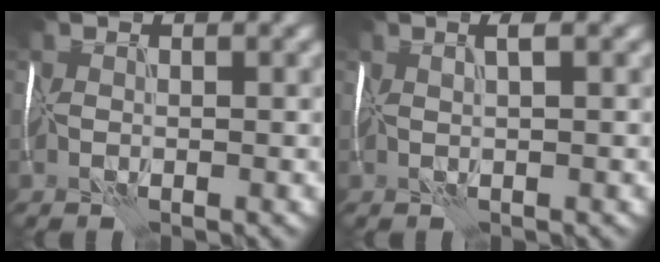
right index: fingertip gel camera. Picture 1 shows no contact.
{"total": 1.2, "force": [0.7, -0.4, 0.9], "torque": [-0.018, 0.004, 0.012]}